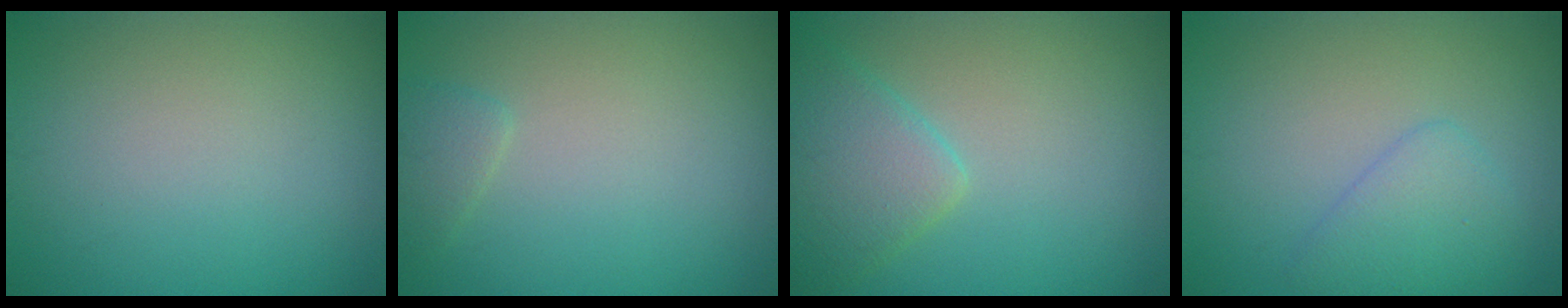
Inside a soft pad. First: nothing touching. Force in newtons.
{"total": 1.3, "press": 1.3, "slide": 0.1}
{"total": 4.0, "press": 4.0, "slide": 0.3}
{"total": 2.6, "press": 2.6, "slide": 0.0}